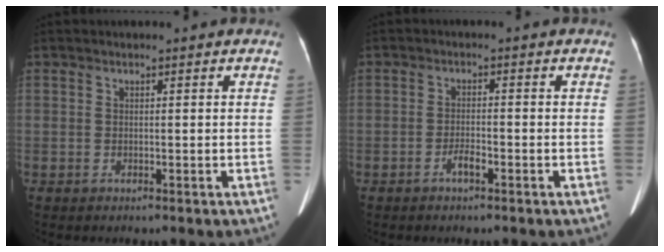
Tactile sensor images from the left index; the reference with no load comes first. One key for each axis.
{"total": 2.1, "fx": -1.5, "fy": 0.4, "fz": 1.4, "tx": -0.027, "ty": -0.001, "tz": -0.024}